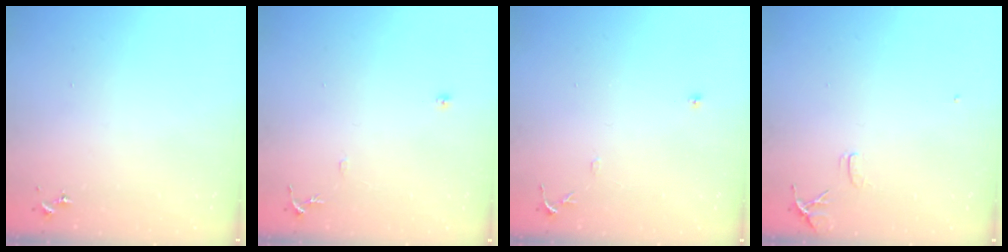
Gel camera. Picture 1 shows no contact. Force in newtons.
{"total": 8.0, "press": 8.0, "slide": 0.8}
{"total": 7.7, "press": 7.7, "slide": 0.8}
{"total": 6.7, "press": 6.7, "slide": 0.7}